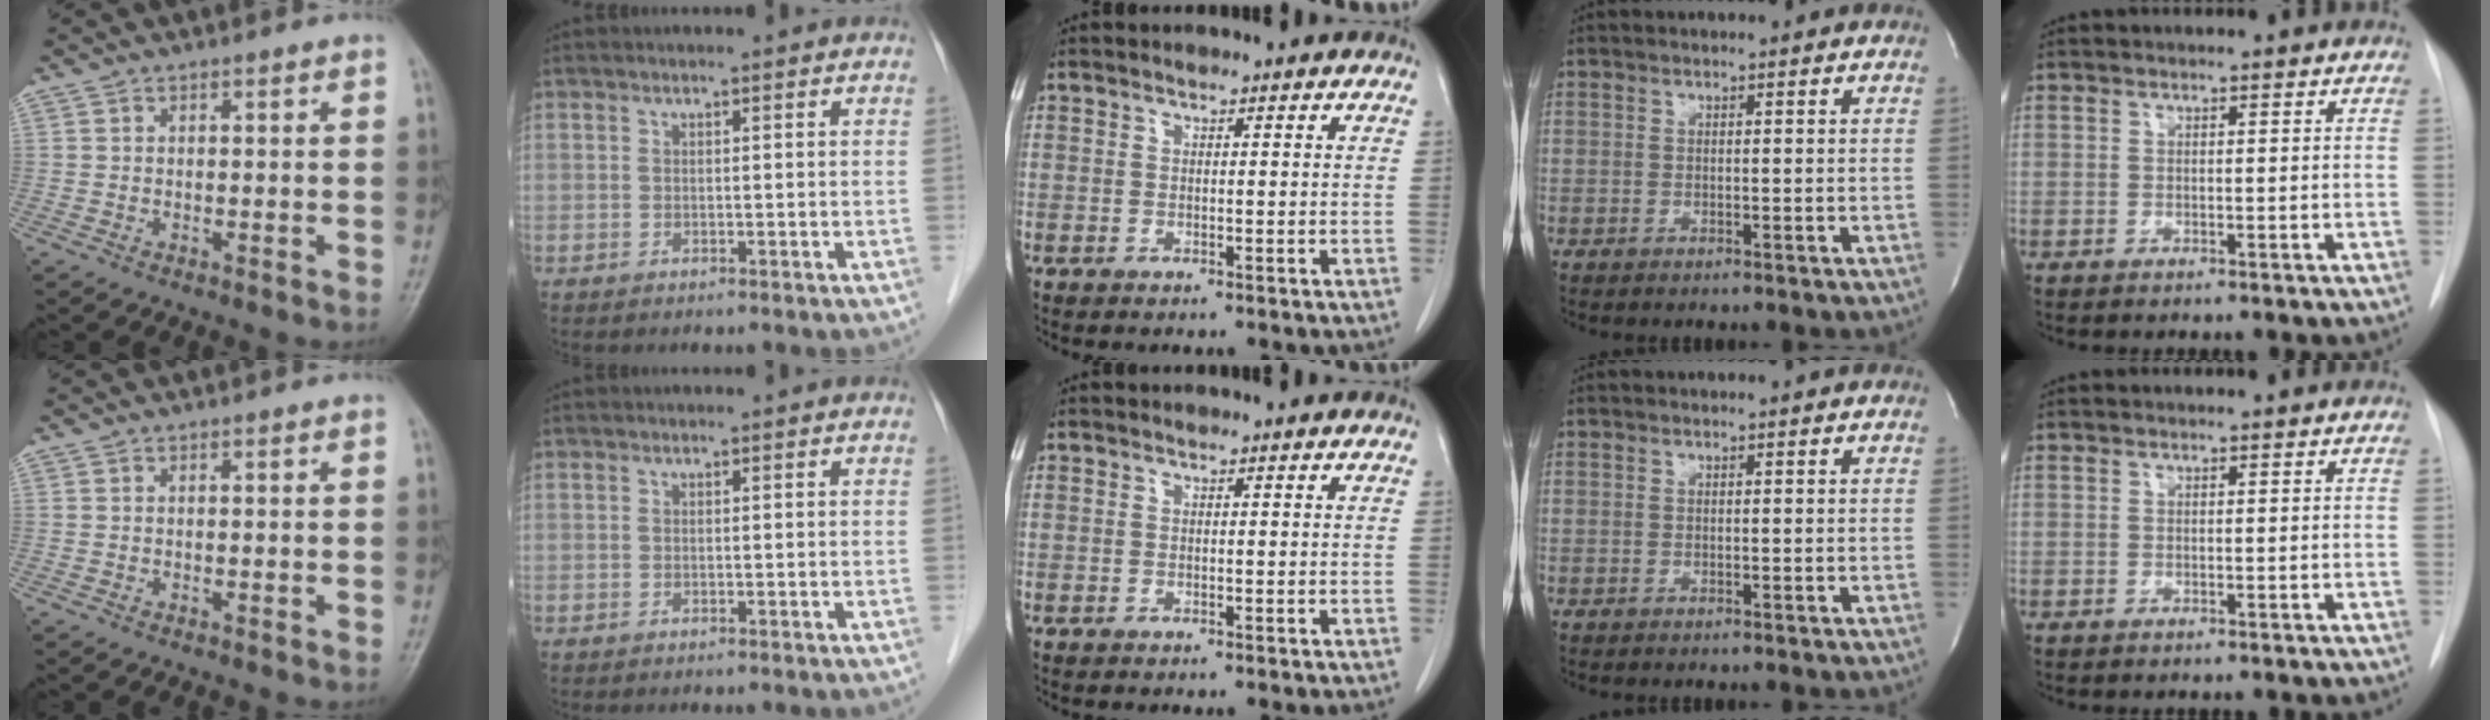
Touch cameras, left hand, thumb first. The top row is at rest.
{}